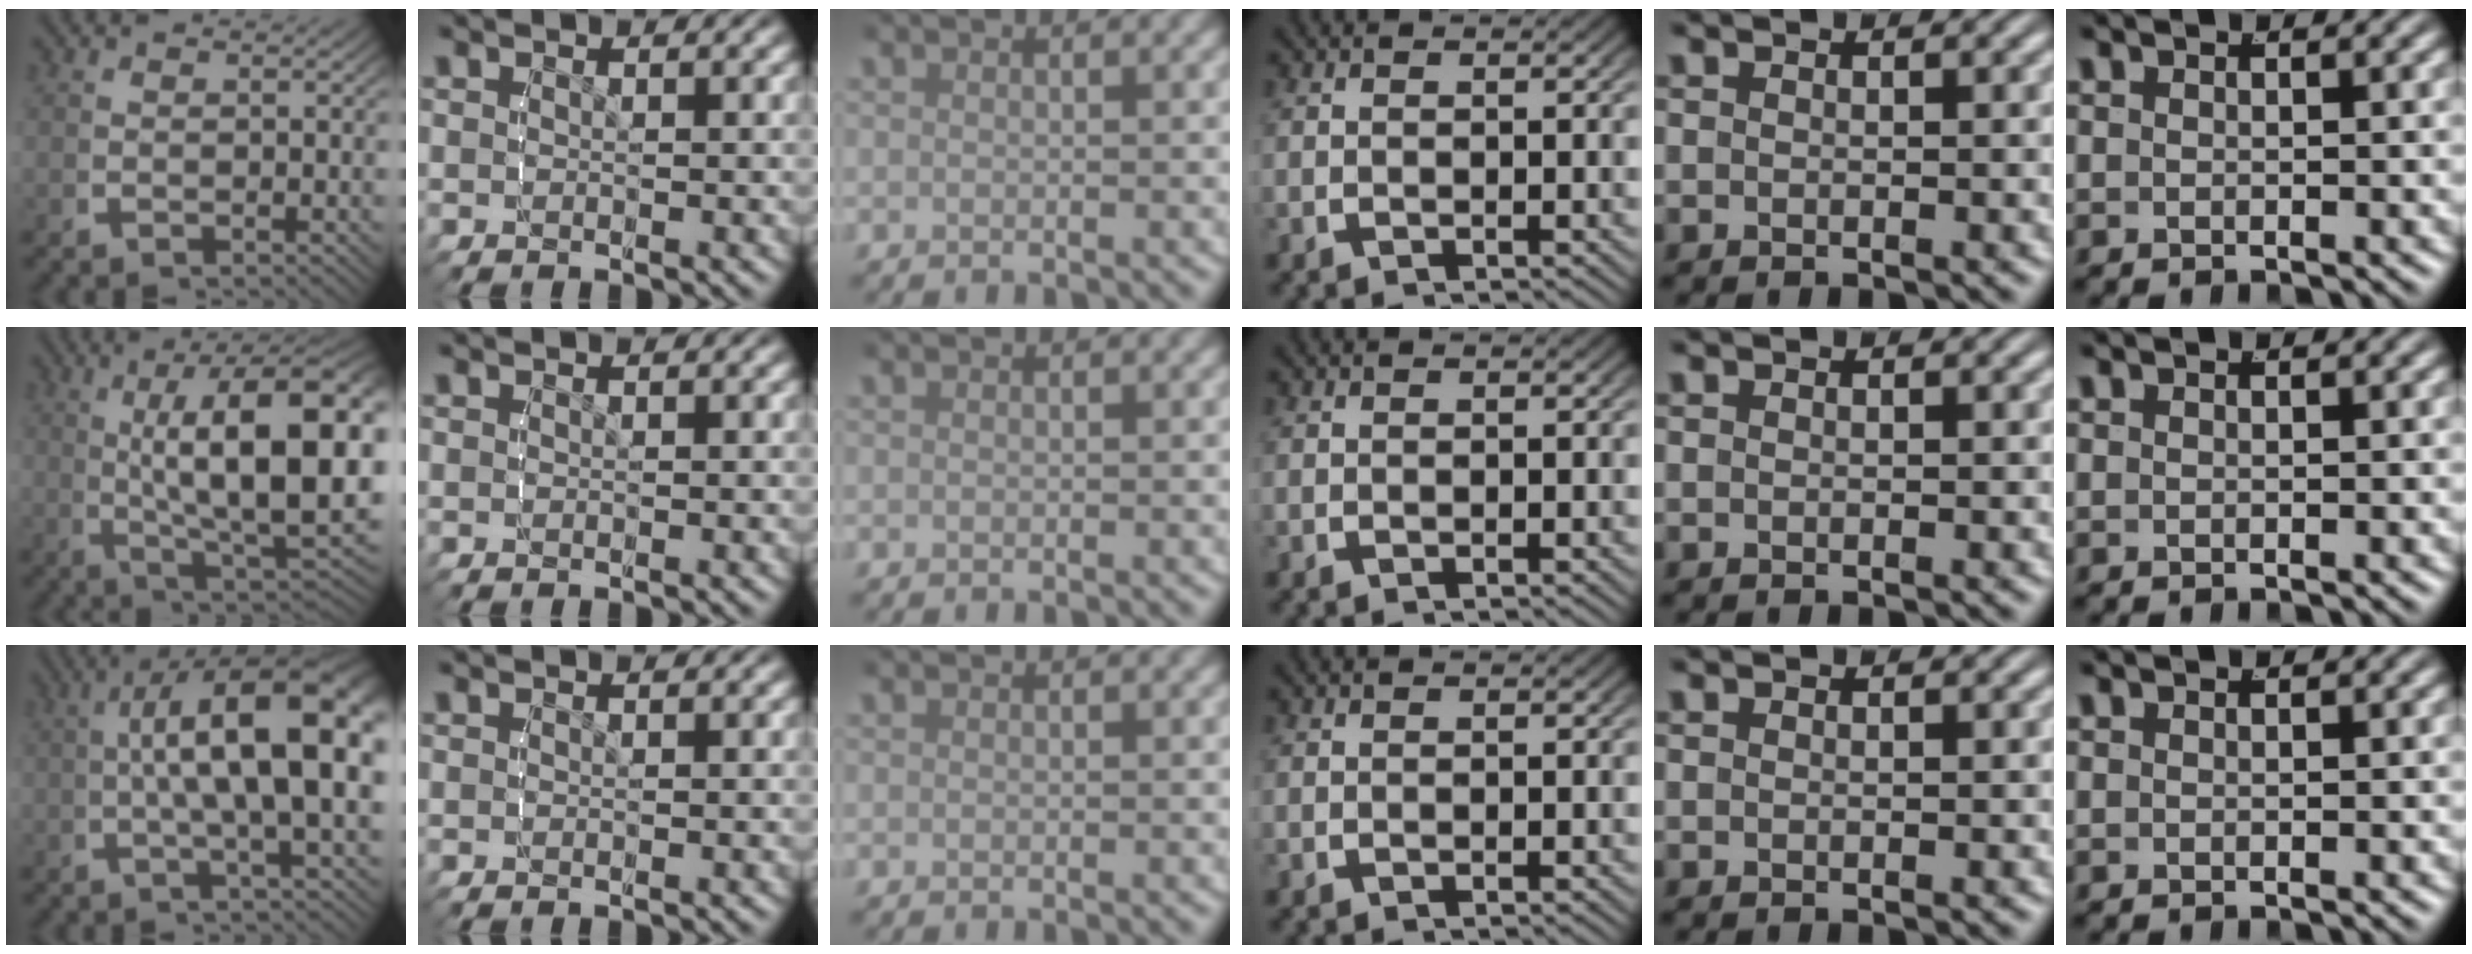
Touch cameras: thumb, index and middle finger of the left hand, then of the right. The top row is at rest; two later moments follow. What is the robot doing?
{"motion": "lift_and_place", "object": "cubes"}